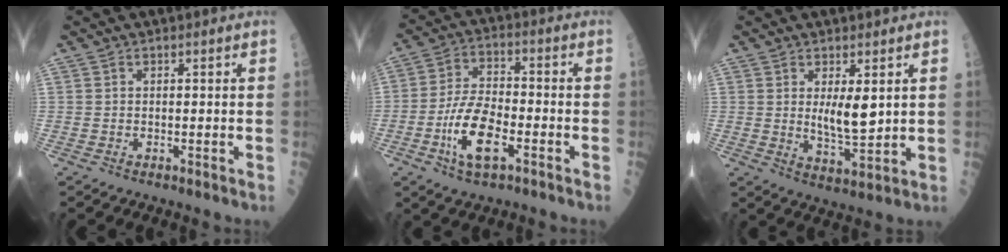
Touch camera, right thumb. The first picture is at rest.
{"total": 11.2, "force": [-4.1, 4.7, 9.3], "torque": [-0.181, 0.023, -0.076]}
{"total": 6.6, "force": [1.6, 2.3, 5.9], "torque": [-0.092, -0.024, 0.037]}